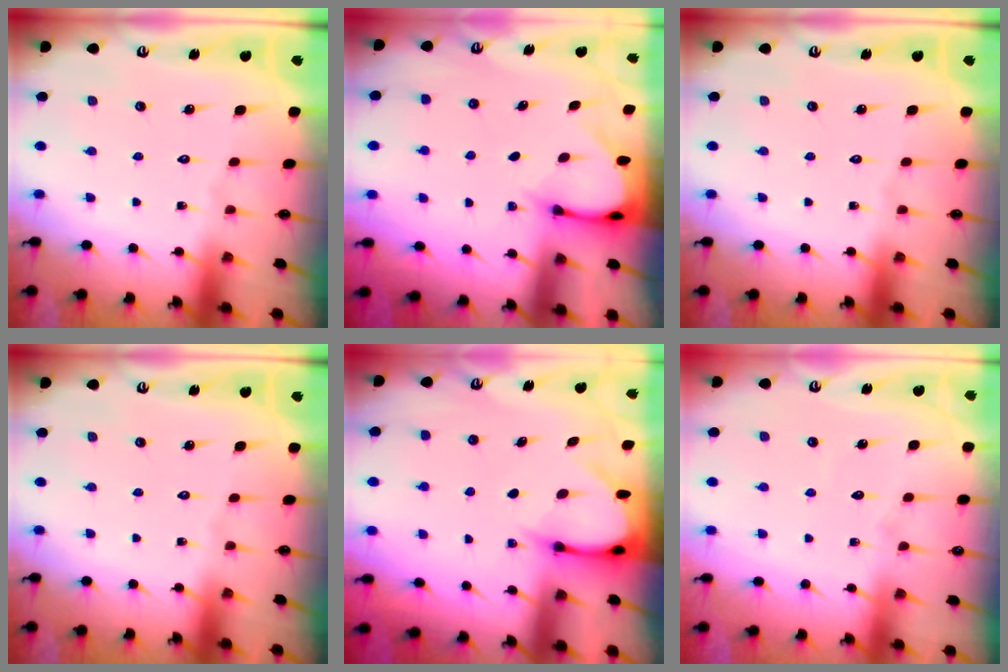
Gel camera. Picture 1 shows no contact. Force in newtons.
{"total": 2.9, "press": 2.8, "slide": 0.3}
{"total": 0.0}
{"total": 0.0}
{"total": 3.8, "press": 3.8, "slide": 0.4}
{"total": 3.0, "press": 3.0, "slide": 0.3}